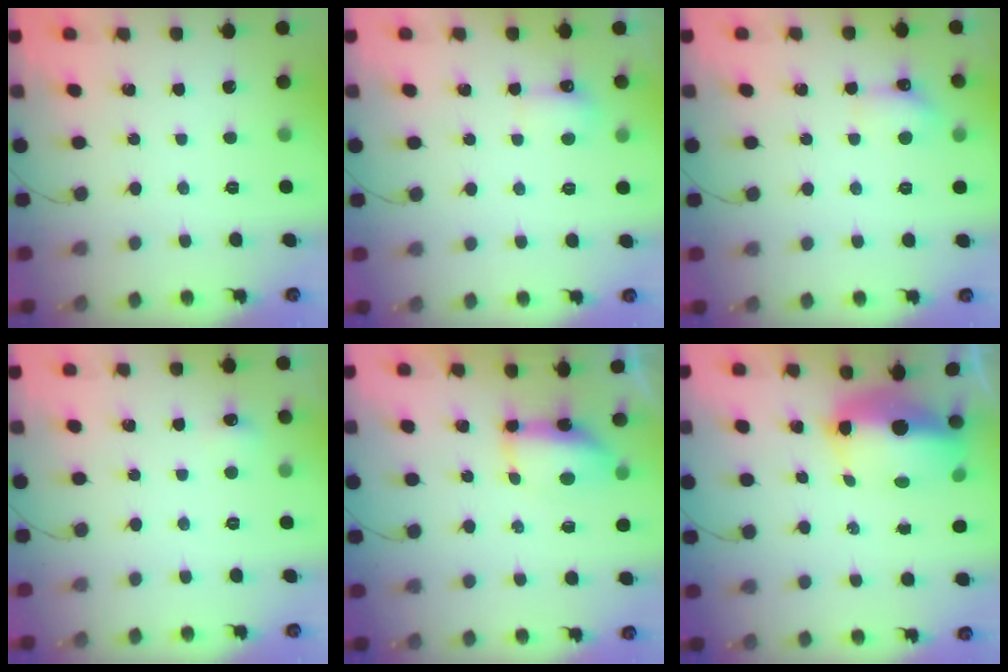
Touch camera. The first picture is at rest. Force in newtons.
{"total": 4.6, "press": 4.4, "slide": 1.3}
{"total": 6.0, "press": 5.9, "slide": 1.1}
{"total": 3.7, "press": 3.3, "slide": 1.6}
{"total": 11.1, "press": 8.6, "slide": 7.1}
{"total": 10.5, "press": 10.3, "slide": 2.2}